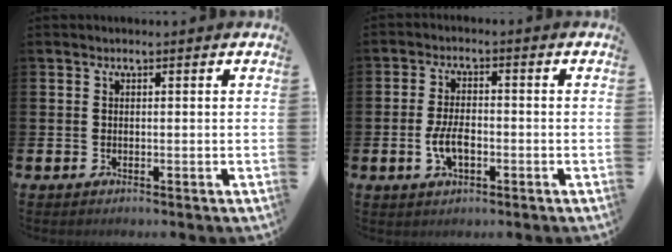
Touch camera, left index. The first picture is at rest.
{"total": 4.2, "force": [-1.0, 2.2, 3.5], "torque": [-0.062, 0.000, -0.020]}